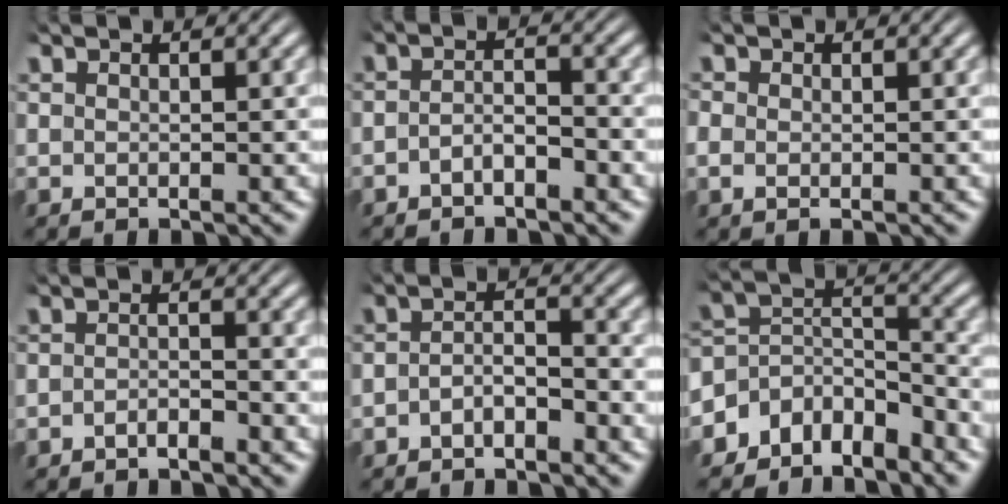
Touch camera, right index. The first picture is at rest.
{"total": 2.4, "force": [-1.9, 1.0, 1.2], "torque": [-0.018, -0.007, -0.035]}
{"total": 1.7, "force": [-0.6, 1.4, 0.9], "torque": [-0.029, -0.011, -0.005]}
{"total": 1.8, "force": [-1.7, 0.4, 0.5], "torque": [-0.003, -0.003, -0.034]}
{"total": 2.7, "force": [-2.0, 1.3, 1.3], "torque": [-0.023, -0.007, -0.035]}
{"total": 9.6, "force": [-4.0, 7.5, 4.4], "torque": [-0.090, -0.037, -0.069]}